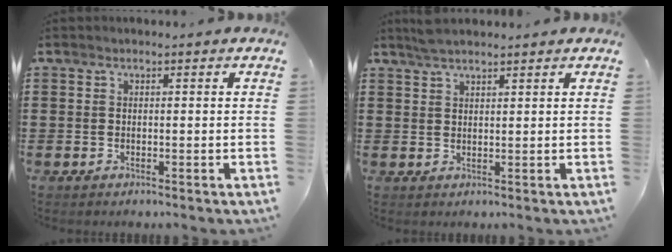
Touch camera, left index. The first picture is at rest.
{"total": 2.5, "force": [2.3, 0.4, 1.1], "torque": [-0.025, 0.003, 0.043]}